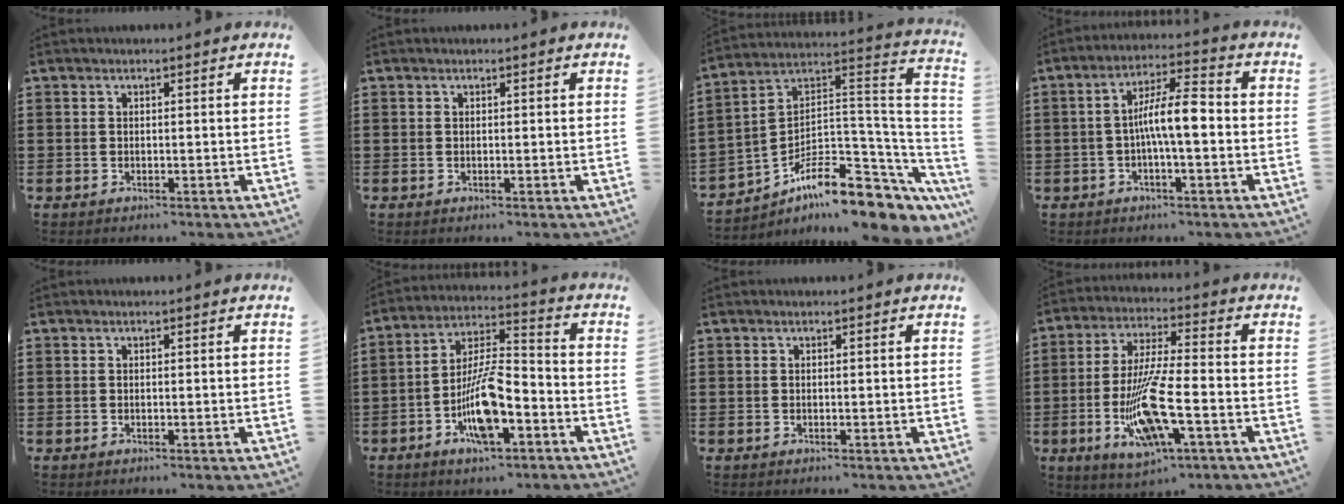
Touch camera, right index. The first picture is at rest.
{"total": 0.0}
{"total": 10.4, "force": [-7.5, 3.3, 6.4], "torque": [-0.117, 0.006, -0.146]}
{"total": 8.0, "force": [-0.9, 1.8, 7.7], "torque": [-0.145, 0.006, -0.019]}
{"total": 0.0}
{"total": 10.7, "force": [-4.8, 3.6, 8.9], "torque": [-0.190, 0.001, -0.090]}
{"total": 0.0}
{"total": 13.1, "force": [-4.1, 2.7, 12.1], "torque": [-0.248, -0.014, -0.076]}